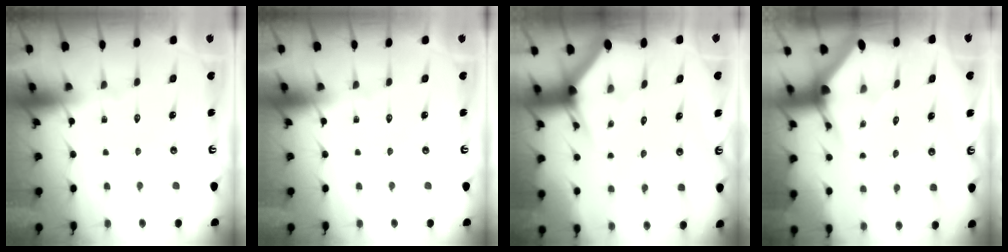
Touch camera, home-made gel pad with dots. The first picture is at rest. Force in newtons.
{"total": 0.0}
{"total": 3.0, "press": 3.0, "slide": 0.1}
{"total": 2.9, "press": 2.9, "slide": 0.2}